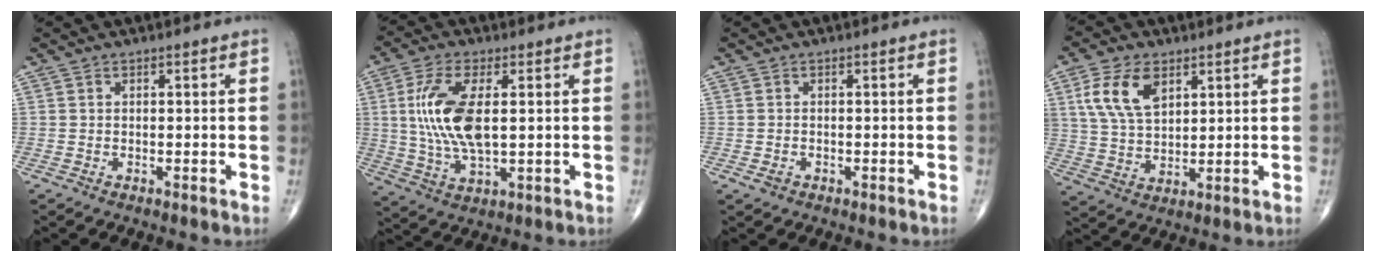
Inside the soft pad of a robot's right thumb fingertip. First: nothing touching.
{"total": 12.8, "force": [1.7, 5.4, 11.5], "torque": [-0.246, -0.008, 0.037]}
{"total": 1.3, "force": [-0.6, 0.9, 0.6], "torque": [-0.012, 0.004, -0.008]}
{"total": 10.4, "force": [4.5, 6.0, 7.2], "torque": [-0.132, -0.012, 0.089]}